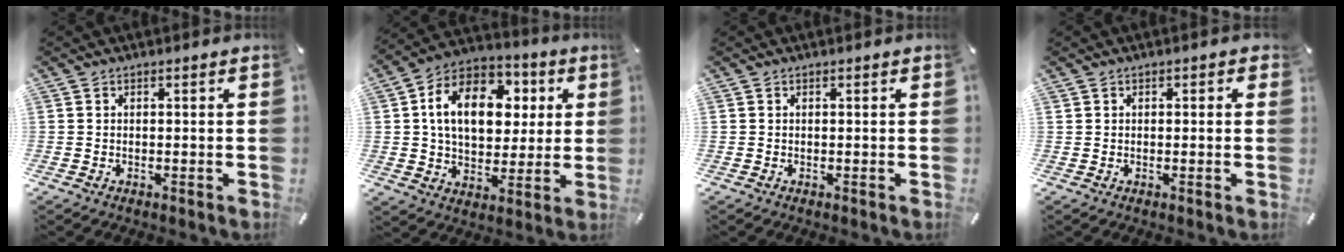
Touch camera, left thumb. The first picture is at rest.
{"total": 16.9, "force": [4.2, 11.8, 11.3], "torque": [-0.195, -0.002, 0.075]}
{"total": 0.0}
{"total": 0.9, "force": [0.1, 0.9, 0.2], "torque": [0.005, 0.003, -0.002]}